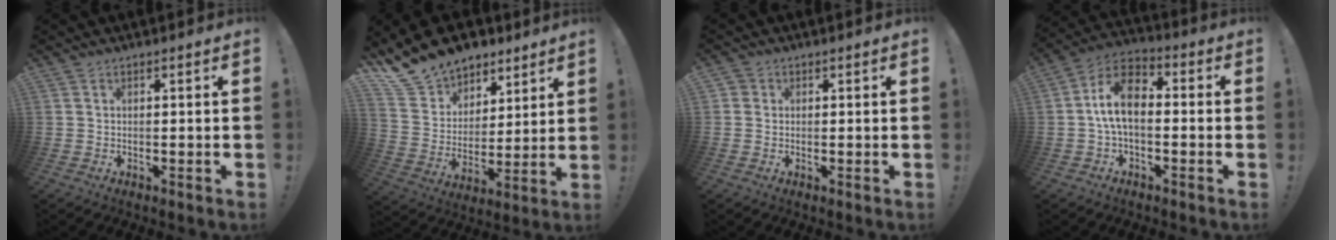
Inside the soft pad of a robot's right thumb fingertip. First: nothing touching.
{"total": 15.7, "force": [12.6, 8.7, 3.3], "torque": [-0.076, -0.091, 0.244]}
{"total": 1.3, "force": [0.2, 1.3, 0.2], "torque": [0.001, 0.000, 0.002]}
{"total": 11.1, "force": [-0.3, 6.5, 9.0], "torque": [-0.174, 0.012, -0.004]}